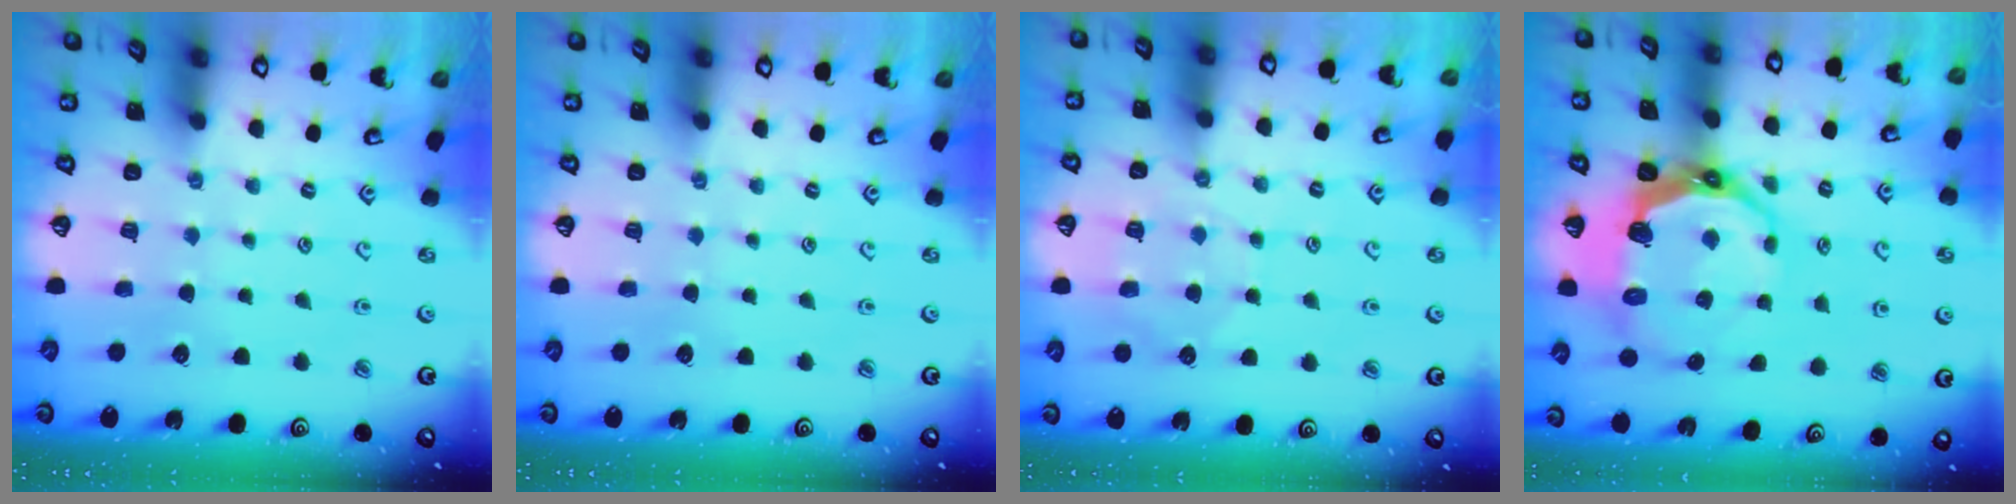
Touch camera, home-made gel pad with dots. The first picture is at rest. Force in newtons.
{"total": 0.0}
{"total": 6.0, "press": 6.0, "slide": 0.9}
{"total": 11.6, "press": 10.5, "slide": 5.1}